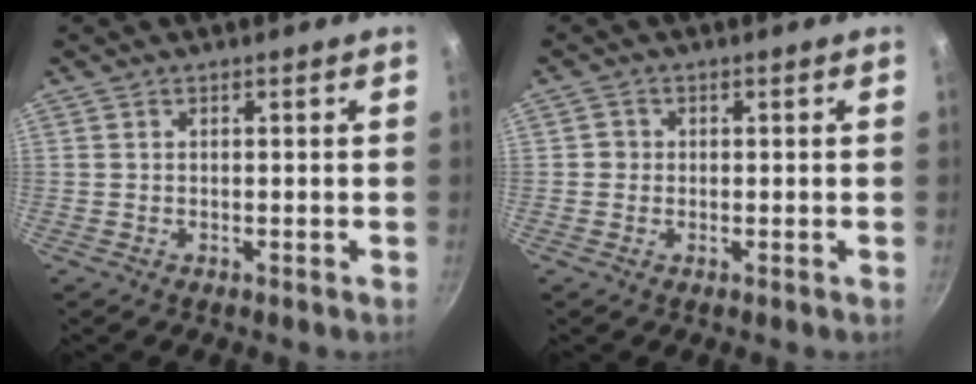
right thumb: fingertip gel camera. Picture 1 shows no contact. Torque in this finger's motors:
{"motor_torque": [-0.13, 0.02, 0.13, -0.09, 0.00]}